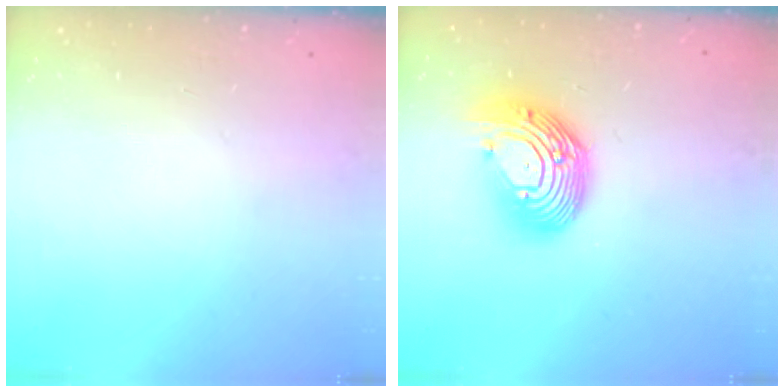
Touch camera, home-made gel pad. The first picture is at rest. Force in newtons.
{"total": 16.1, "press": 16.0, "slide": 2.0}